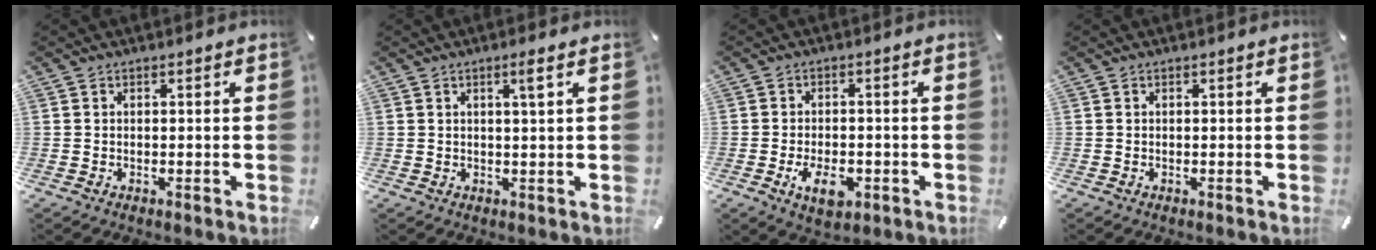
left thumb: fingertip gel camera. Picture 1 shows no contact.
{"total": 2.9, "force": [1.4, -0.1, 2.6], "torque": [-0.052, -0.001, 0.022]}
{"total": 6.5, "force": [-2.4, 3.8, 4.7], "torque": [-0.092, 0.002, -0.045]}
{"total": 0.0}